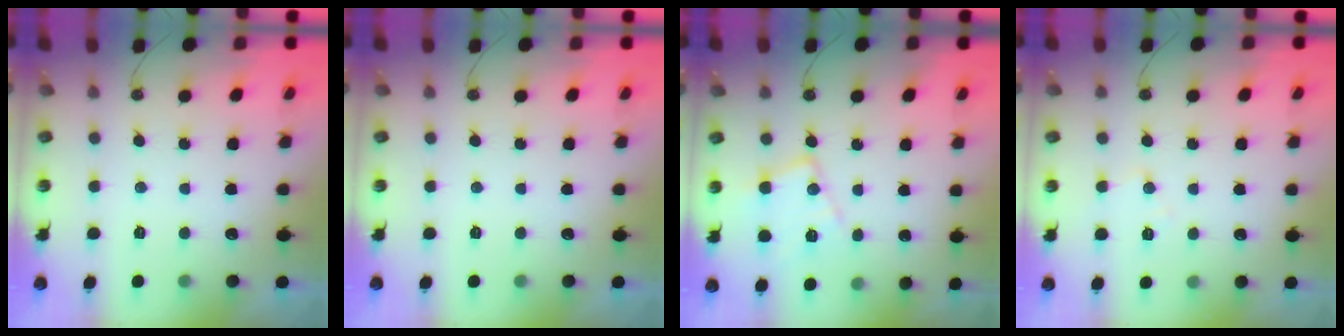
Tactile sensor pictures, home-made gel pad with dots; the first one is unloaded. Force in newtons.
{"total": 0.0}
{"total": 13.2, "press": 13.1, "slide": 1.0}
{"total": 8.1, "press": 8.1, "slide": 0.9}